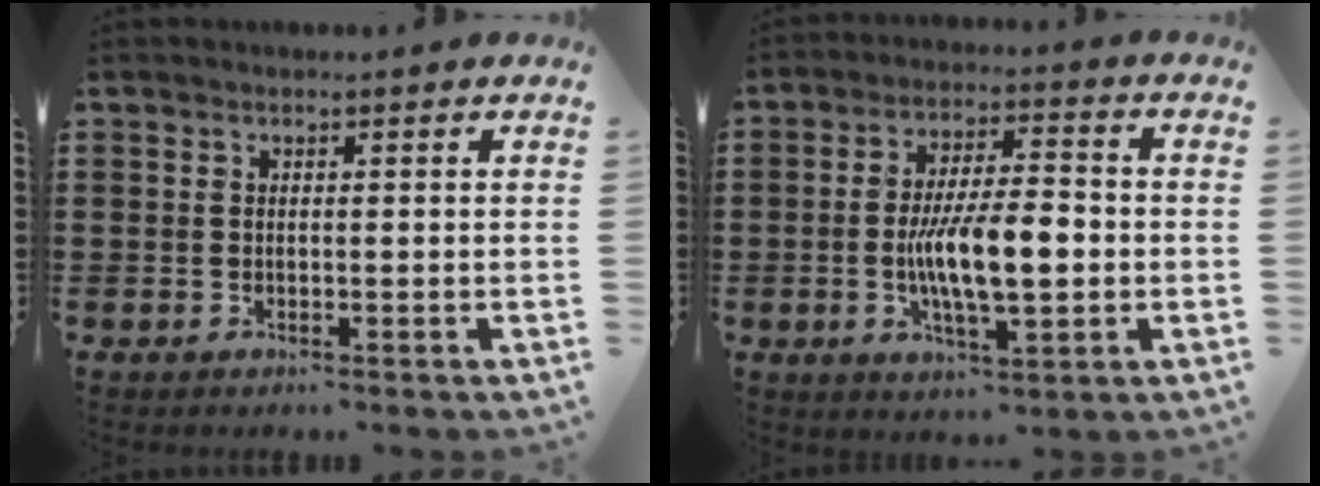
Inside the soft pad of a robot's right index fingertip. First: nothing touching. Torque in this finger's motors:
{"motor_torque": [2.14, 0.00, 0.97, 0.17]}